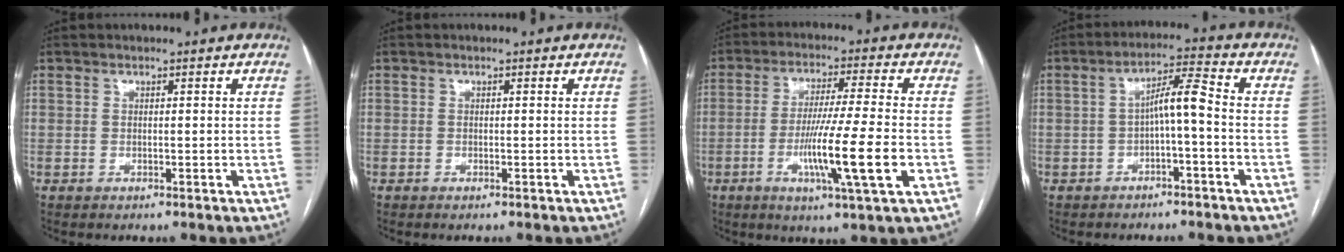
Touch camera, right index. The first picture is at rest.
{"total": 0.0}
{"total": 12.3, "force": [-3.5, -0.7, 11.8], "torque": [-0.214, -0.019, -0.066]}
{"total": 5.4, "force": [-1.0, 0.5, 5.2], "torque": [-0.088, 0.023, -0.017]}